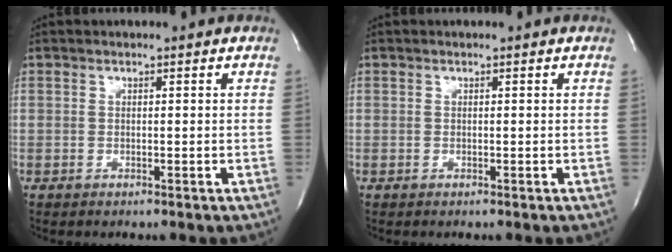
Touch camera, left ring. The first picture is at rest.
{"total": 0.0}